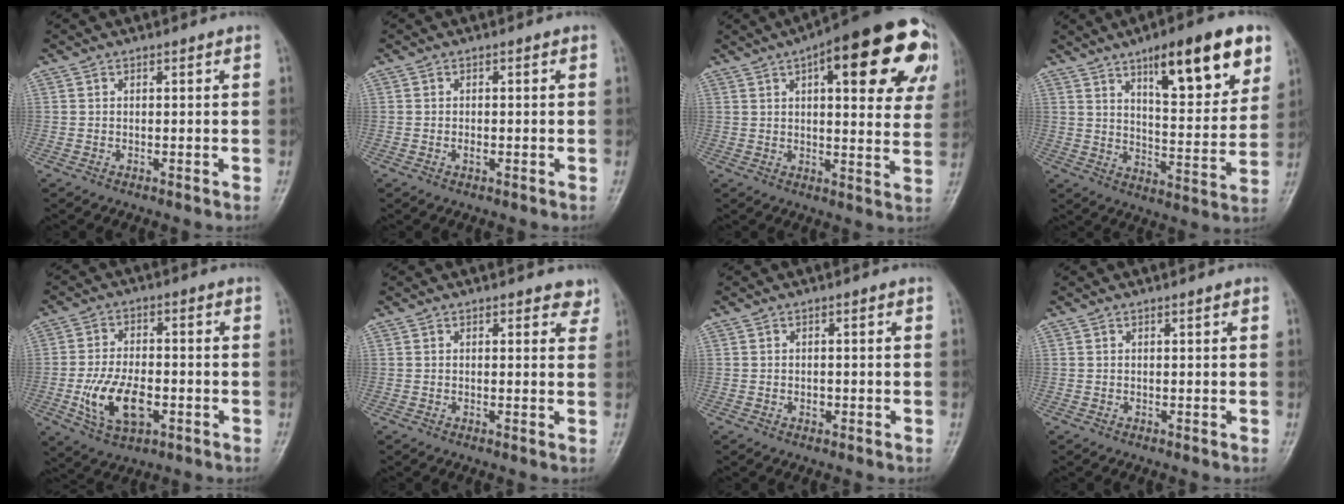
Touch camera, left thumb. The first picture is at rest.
{"total": 1.0, "force": [-0.4, 0.6, 0.7], "torque": [-0.009, 0.000, -0.007]}
{"total": 23.8, "force": [9.5, 8.3, 20.2], "torque": [-0.240, 0.004, 0.118]}
{"total": 18.6, "force": [10.1, 5.6, 14.6], "torque": [-0.172, -0.042, 0.152]}
{"total": 10.8, "force": [-3.2, 5.9, 8.4], "torque": [-0.155, 0.006, -0.052]}
{"total": 2.8, "force": [2.1, 1.5, 1.1], "torque": [0.016, -0.009, 0.018]}
{"total": 1.1, "force": [-0.4, 0.9, 0.6], "torque": [-0.004, 0.001, -0.006]}
{"total": 0.6, "force": [0.3, 0.1, 0.5], "torque": [-0.008, 0.001, 0.004]}